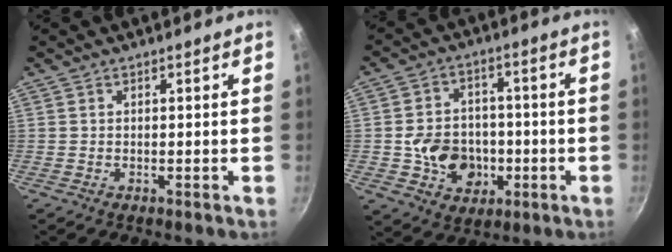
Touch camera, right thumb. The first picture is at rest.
{"total": 11.8, "force": [-2.2, 9.8, 6.3], "torque": [-0.069, 0.024, -0.029]}